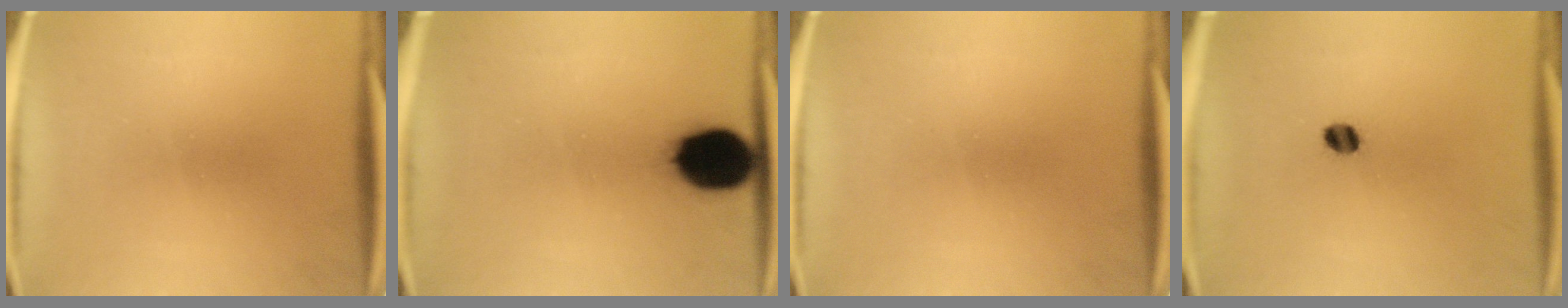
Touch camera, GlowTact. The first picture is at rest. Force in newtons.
{"total": 13.9}
{"total": 0.0}
{"total": 2.8}